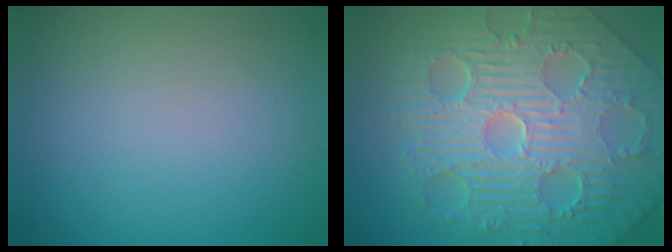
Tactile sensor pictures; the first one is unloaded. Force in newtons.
{"total": 11.7, "press": 7.7, "slide": 8.8}